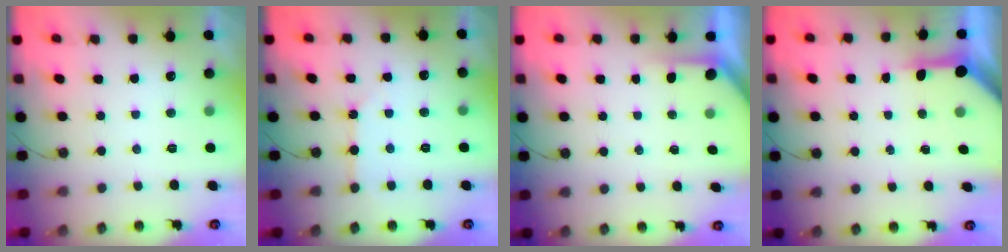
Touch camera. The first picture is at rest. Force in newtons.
{"total": 2.2, "press": 2.2, "slide": 0.3}
{"total": 1.9, "press": 1.9, "slide": 0.2}
{"total": 5.3, "press": 5.3, "slide": 0.5}